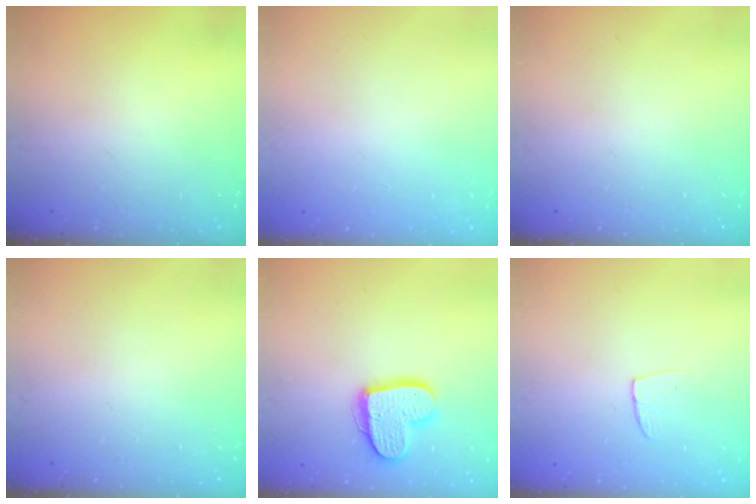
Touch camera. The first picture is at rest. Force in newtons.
{"total": 0.6, "press": 0.6, "slide": 0.1}
{"total": 0.0}
{"total": 0.0}
{"total": 15.4, "press": 15.4, "slide": 1.2}
{"total": 4.9, "press": 4.8, "slide": 0.4}